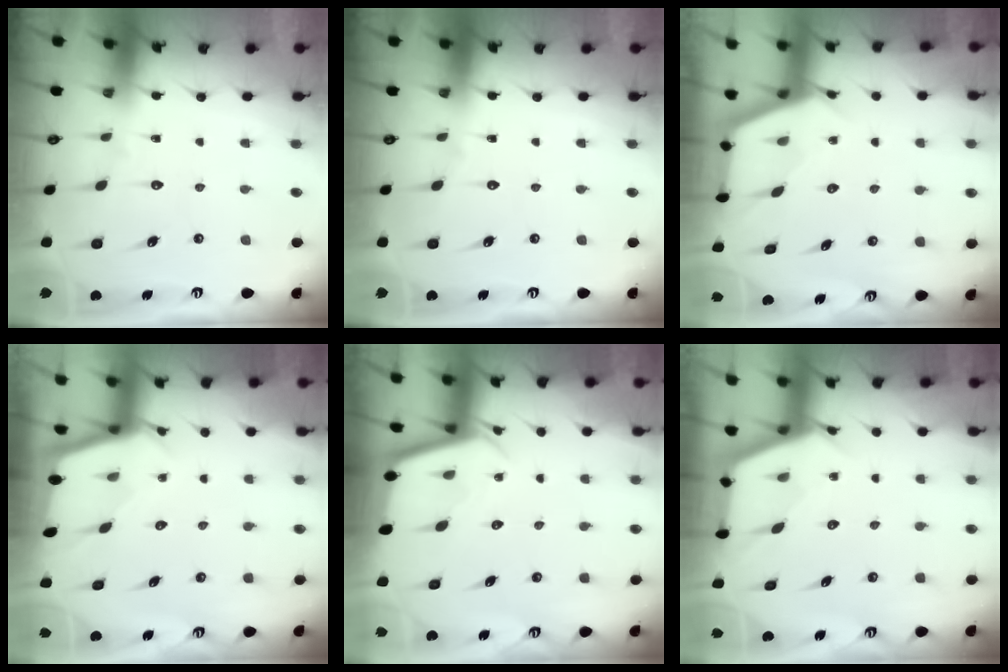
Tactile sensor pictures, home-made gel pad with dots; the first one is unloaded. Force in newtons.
{"total": 0.0}
{"total": 2.9, "press": 2.8, "slide": 0.4}
{"total": 1.5, "press": 1.5, "slide": 0.1}
{"total": 2.3, "press": 2.3, "slide": 0.1}
{"total": 2.7, "press": 2.7, "slide": 0.3}